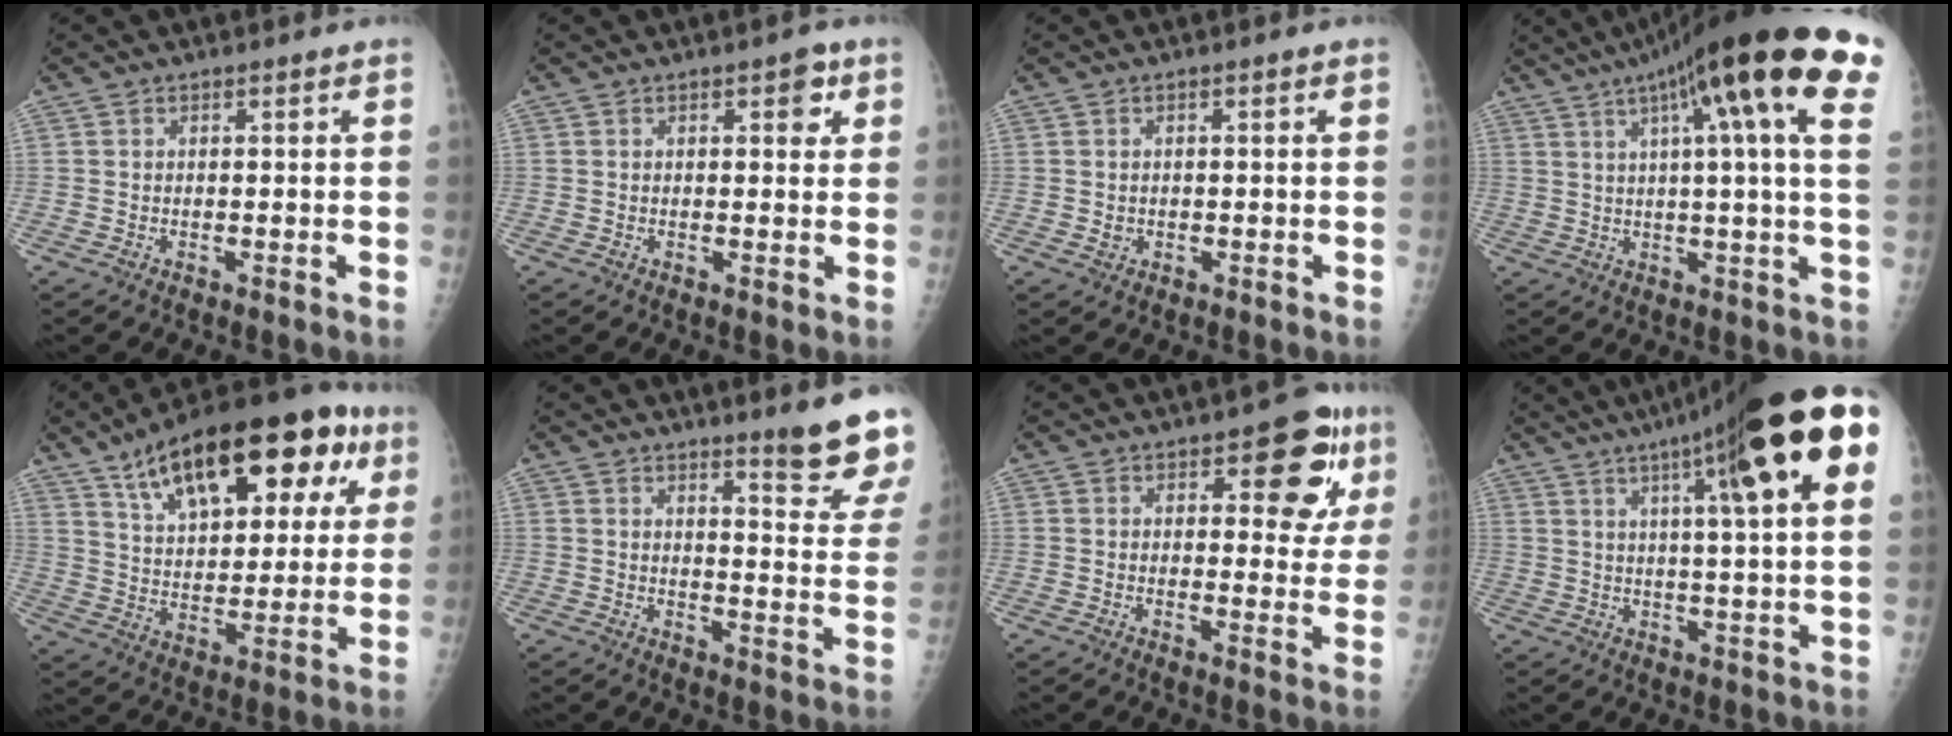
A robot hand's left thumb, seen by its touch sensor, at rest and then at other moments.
{"total": 3.0, "force": [1.3, 1.5, 2.2], "torque": [-0.012, -0.001, 0.011]}
{"total": 1.3, "force": [-0.2, 1.1, 0.6], "torque": [-0.005, 0.003, 0.000]}
{"total": 24.1, "force": [11.7, 3.1, 20.9], "torque": [-0.292, 0.011, 0.150]}
{"total": 26.3, "force": [13.1, 12.1, 19.4], "torque": [-0.261, -0.004, 0.201]}
{"total": 11.1, "force": [9.2, 0.6, 6.1], "torque": [-0.054, -0.077, 0.110]}
{"total": 10.5, "force": [4.7, 4.9, 8.1], "torque": [-0.054, -0.015, 0.052]}
{"total": 21.4, "force": [9.6, 2.7, 19.0], "torque": [-0.278, -0.004, 0.134]}